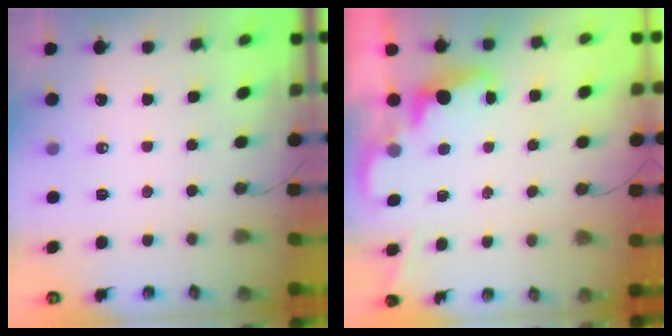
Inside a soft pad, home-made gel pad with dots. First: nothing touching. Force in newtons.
{"total": 2.2, "press": 2.1, "slide": 0.5}